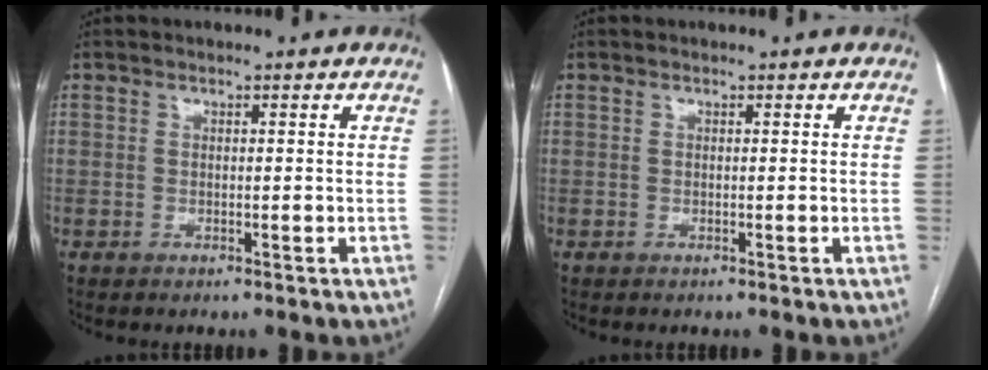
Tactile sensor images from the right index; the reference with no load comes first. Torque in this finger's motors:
{"motor_torque": [0.02, 0.02, 0.00, 0.00]}